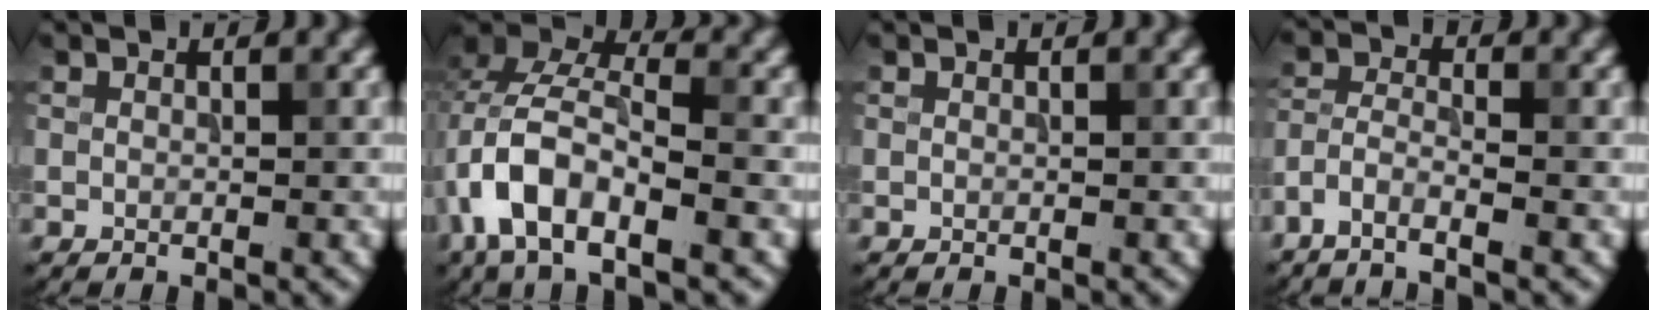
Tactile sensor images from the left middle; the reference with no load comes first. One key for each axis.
{"total": 8.6, "fx": -3.1, "fy": 4.5, "fz": 6.7, "tx": -0.129, "ty": 0.009, "tz": -0.066}
{"total": 0.0}
{"total": 2.8, "fx": -2.1, "fy": 0.5, "fz": 1.7, "tx": -0.040, "ty": 0.000, "tz": -0.055}